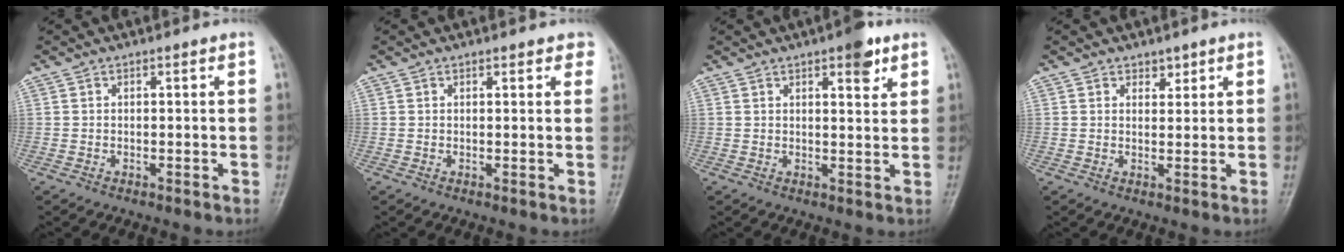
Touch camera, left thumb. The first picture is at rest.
{"total": 2.5, "force": [1.8, 0.9, 1.4], "torque": [-0.004, -0.002, 0.019]}
{"total": 5.4, "force": [3.2, 1.9, 3.9], "torque": [-0.039, -0.014, 0.040]}
{"total": 2.0, "force": [1.5, 1.2, 0.4], "torque": [0.012, -0.009, 0.020]}